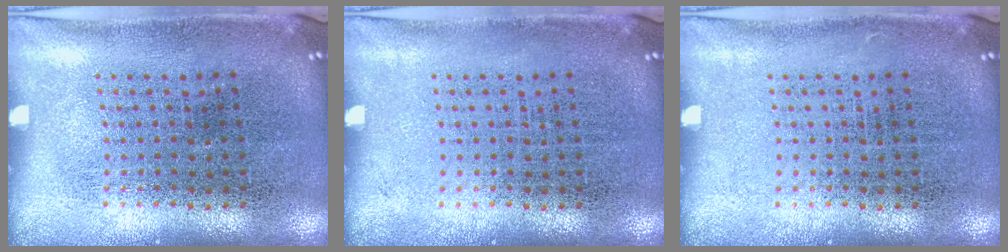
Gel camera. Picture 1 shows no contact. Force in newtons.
{"total": 0.0}
{"total": 0.0}